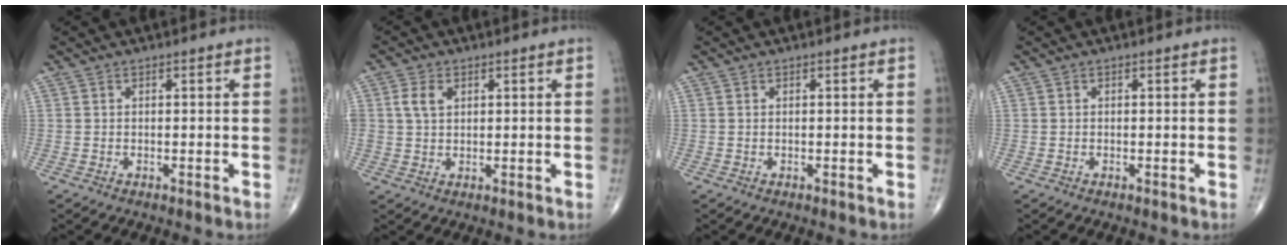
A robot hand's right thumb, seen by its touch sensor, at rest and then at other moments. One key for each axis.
{"total": 3.9, "fx": 1.3, "fy": 2.7, "fz": 2.5, "tx": -0.046, "ty": 0.002, "tz": 0.026}
{"total": 0.0}
{"total": 0.0}